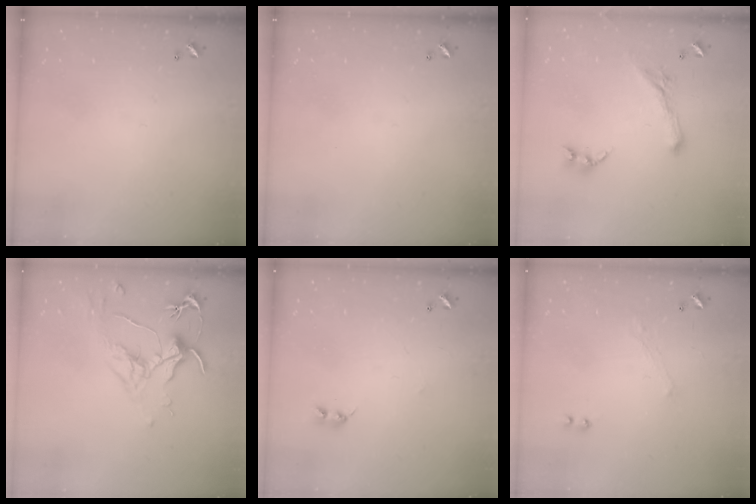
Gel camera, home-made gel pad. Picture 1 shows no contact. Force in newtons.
{"total": 0.0}
{"total": 0.8, "press": 0.8, "slide": 0.2}
{"total": 1.8, "press": 1.6, "slide": 0.9}
{"total": 2.2, "press": 2.2, "slide": 0.4}
{"total": 1.0, "press": 0.9, "slide": 0.5}